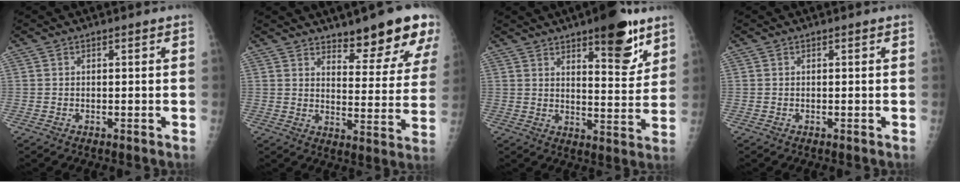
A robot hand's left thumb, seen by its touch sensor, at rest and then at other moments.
{"total": 14.5, "force": [10.6, 3.8, 9.2], "torque": [-0.080, -0.076, 0.145]}
{"total": 13.3, "force": [8.2, 4.3, 9.6], "torque": [-0.099, -0.049, 0.116]}
{"total": 0.0}